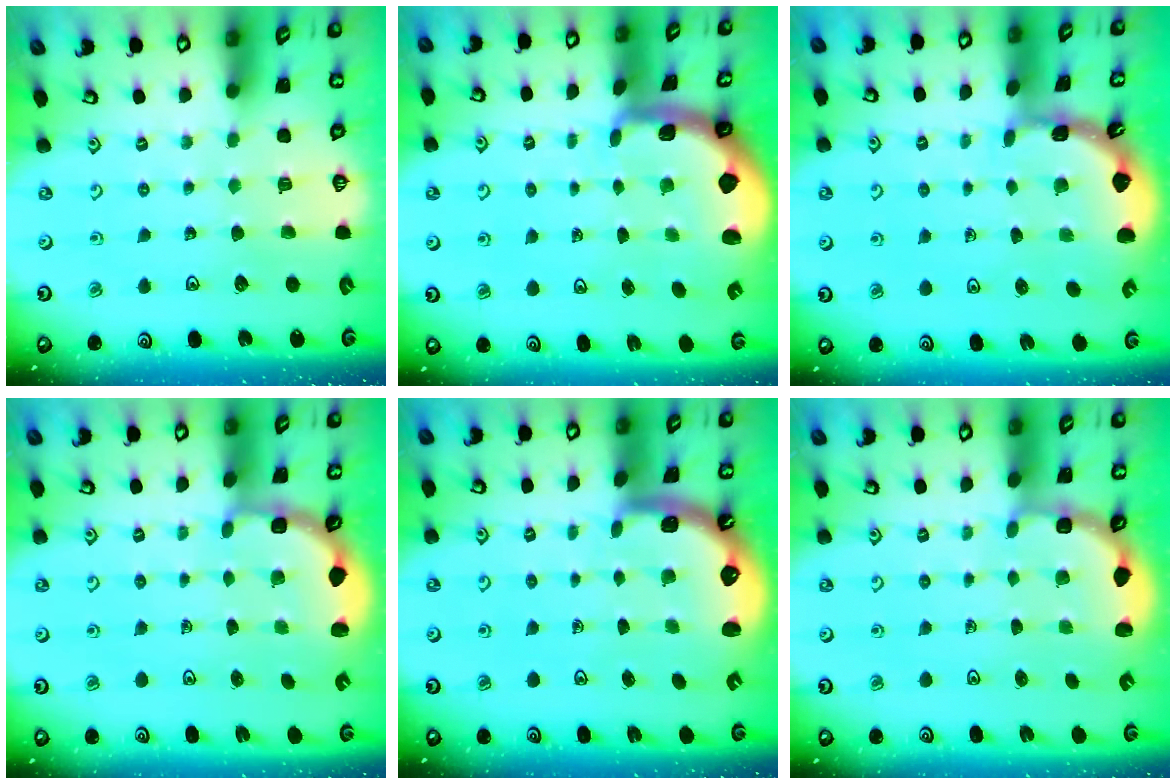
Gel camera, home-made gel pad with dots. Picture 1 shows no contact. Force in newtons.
{"total": 1.9, "press": 1.8, "slide": 0.5}
{"total": 1.8, "press": 1.8, "slide": 0.1}
{"total": 2.9, "press": 2.5, "slide": 1.4}
{"total": 1.4, "press": 1.3, "slide": 0.6}
{"total": 3.0, "press": 2.3, "slide": 1.8}